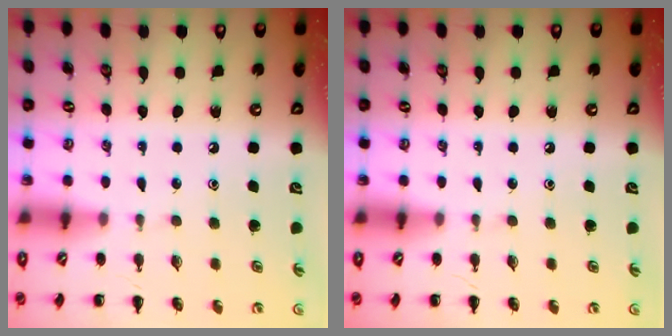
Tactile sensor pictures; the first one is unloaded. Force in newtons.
{"total": 0.0}